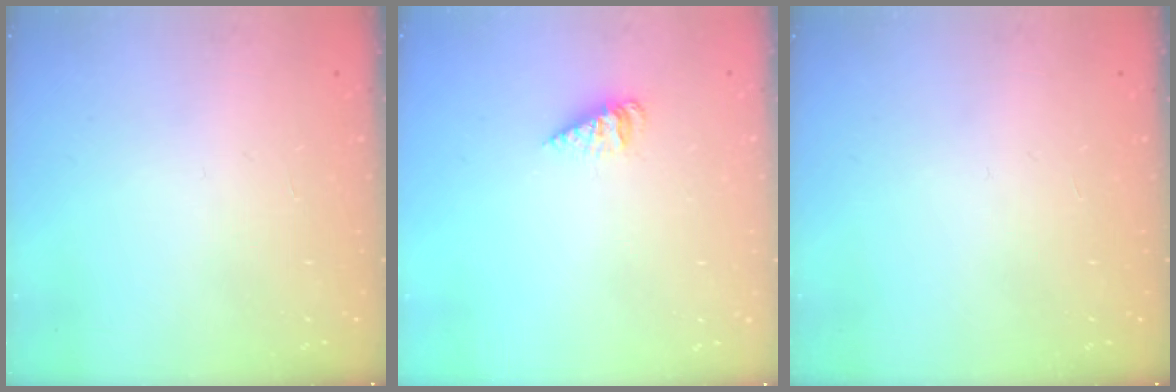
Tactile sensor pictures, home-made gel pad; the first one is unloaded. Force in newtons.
{"total": 3.0, "press": 2.9, "slide": 0.2}
{"total": 0.0}